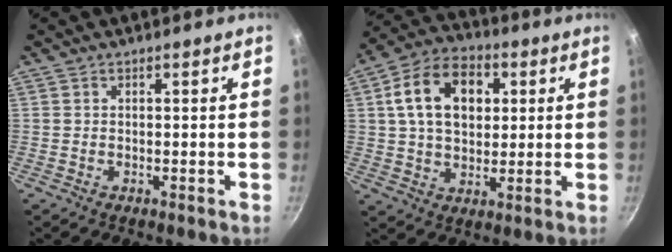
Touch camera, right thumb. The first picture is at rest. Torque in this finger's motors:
{"motor_torque": [-0.66, 1.79, 1.04, -0.36, 0.10]}